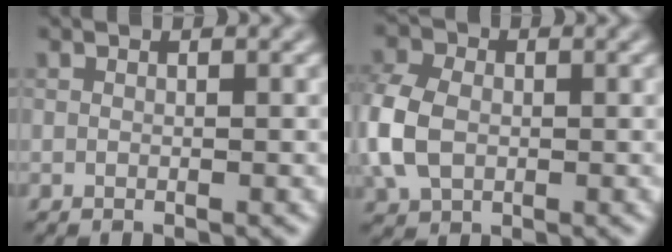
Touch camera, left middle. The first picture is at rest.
{"total": 6.7, "force": [-0.7, 4.9, 4.5], "torque": [-0.125, 0.003, -0.021]}